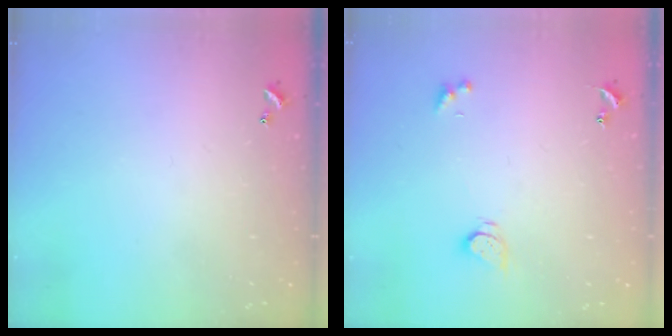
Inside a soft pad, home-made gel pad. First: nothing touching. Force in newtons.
{"total": 2.7, "press": 2.7, "slide": 0.3}